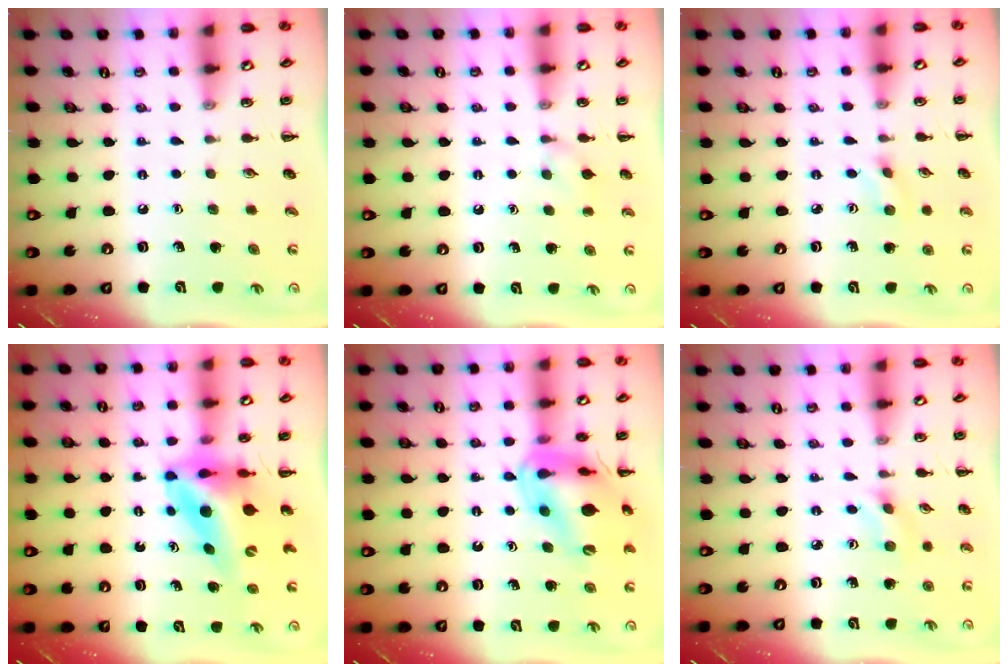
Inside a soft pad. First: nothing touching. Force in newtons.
{"total": 6.1, "press": 5.7, "slide": 2.2}
{"total": 1.7, "press": 1.6, "slide": 0.7}
{"total": 9.7, "press": 9.2, "slide": 3.0}
{"total": 17.5, "press": 17.3, "slide": 2.6}
{"total": 1.9, "press": 1.7, "slide": 0.8}